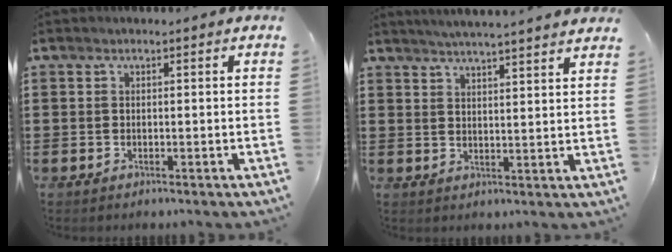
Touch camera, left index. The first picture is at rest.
{"total": 3.9, "force": [3.7, -0.8, 0.7], "torque": [-0.026, -0.017, 0.065]}